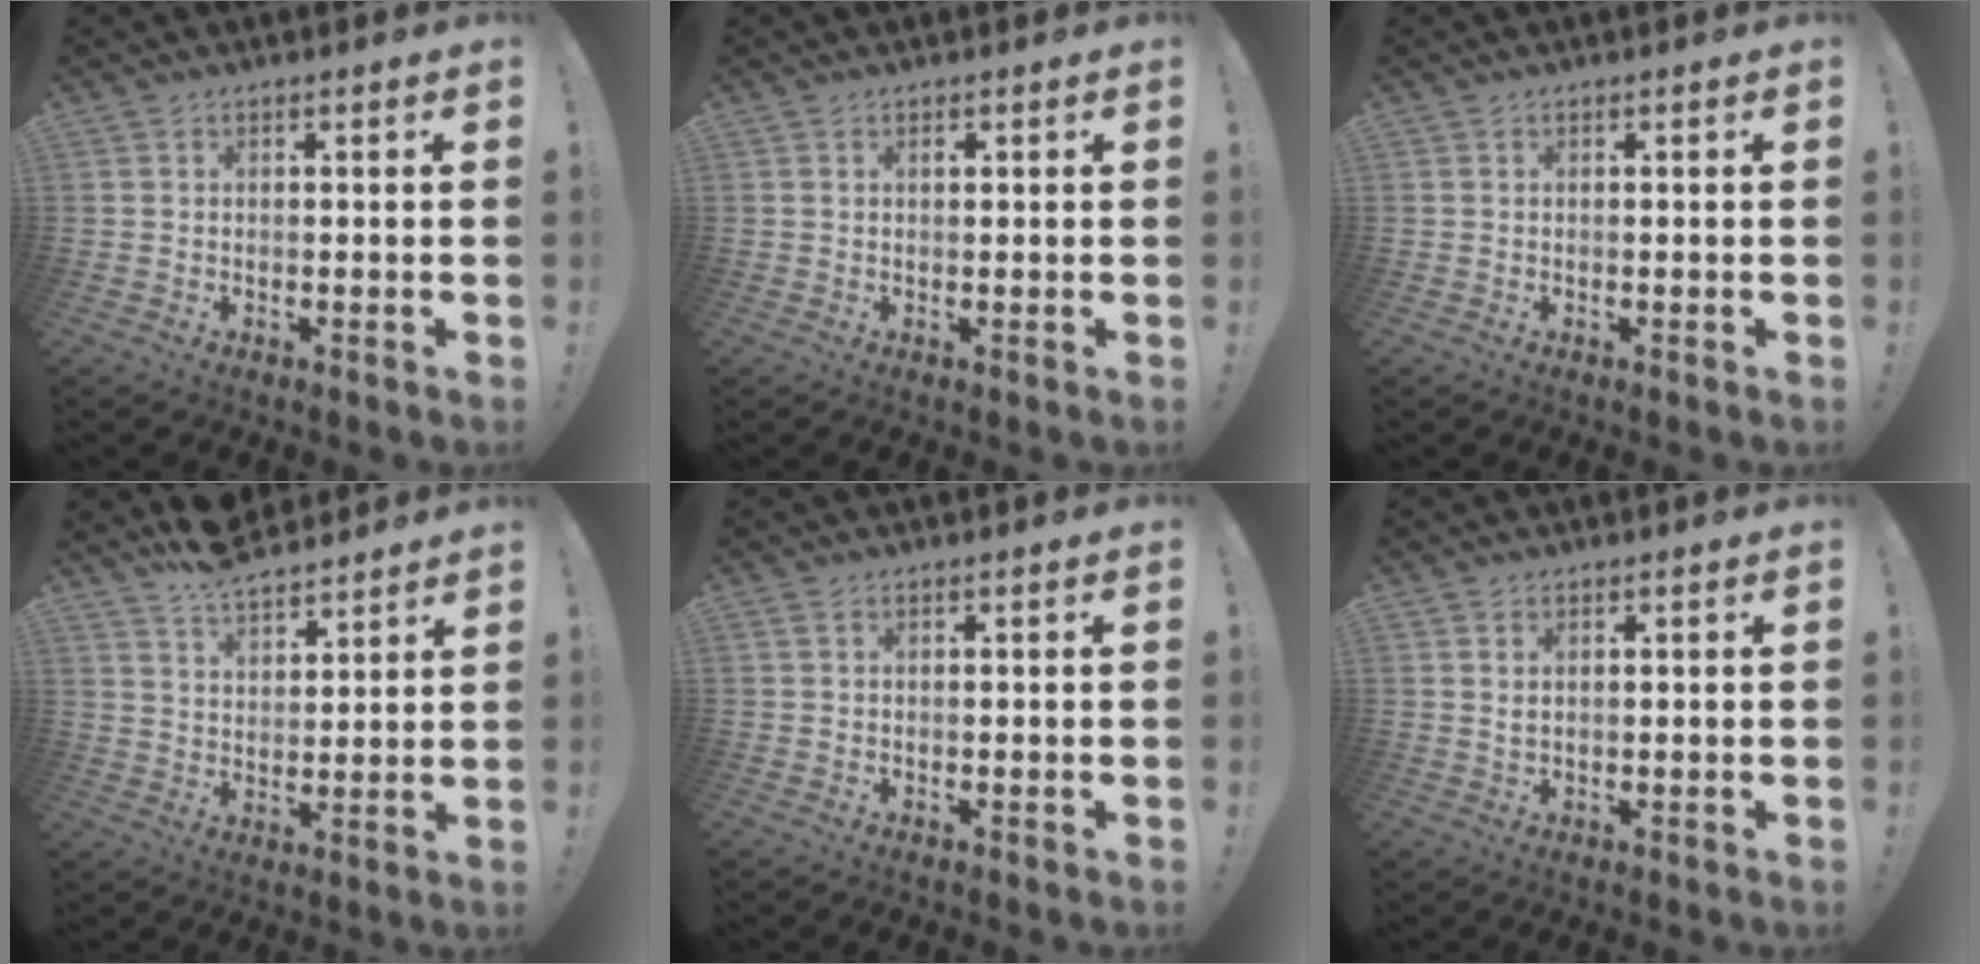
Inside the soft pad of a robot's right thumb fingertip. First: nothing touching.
{"total": 0.6, "force": [0.3, 0.3, 0.3], "torque": [-0.005, 0.000, 0.006]}
{"total": 0.0}
{"total": 9.3, "force": [8.3, 3.3, 2.5], "torque": [-0.053, -0.055, 0.157]}
{"total": 0.8, "force": [0.6, 0.2, 0.6], "torque": [-0.016, 0.003, 0.011]}
{"total": 1.6, "force": [1.0, 0.6, 1.1], "torque": [-0.016, -0.002, 0.016]}